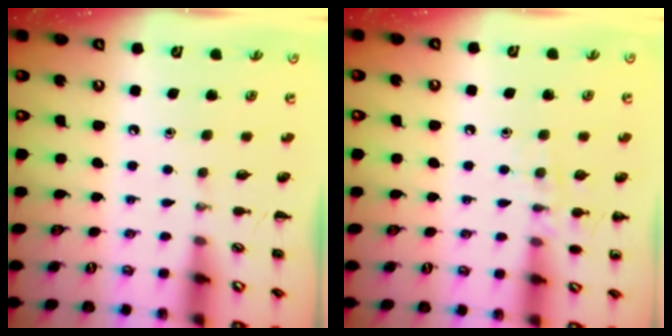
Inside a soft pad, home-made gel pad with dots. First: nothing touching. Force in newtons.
{"total": 7.9, "press": 7.7, "slide": 1.5}